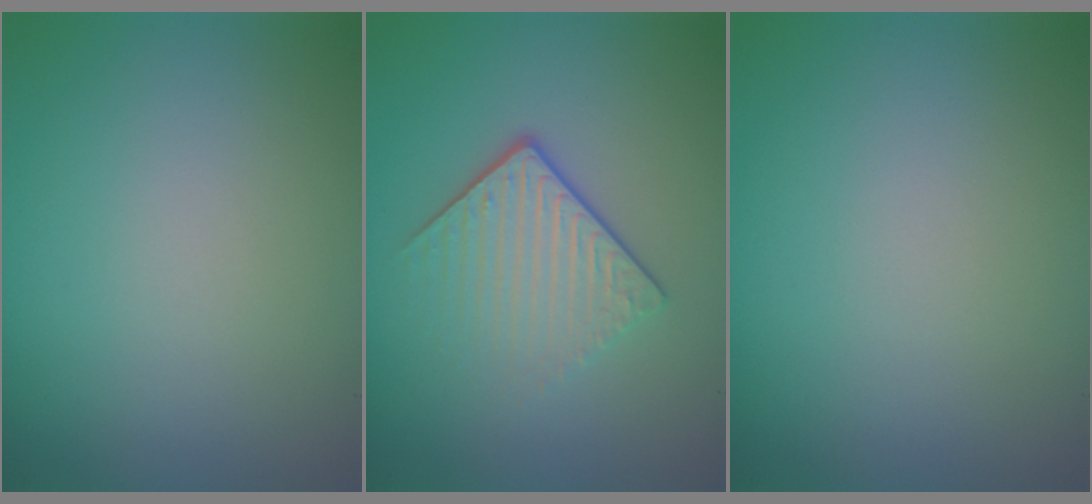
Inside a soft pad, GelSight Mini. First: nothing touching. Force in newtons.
{"total": 4.1, "press": 2.7, "slide": 3.2}
{"total": 0.0}